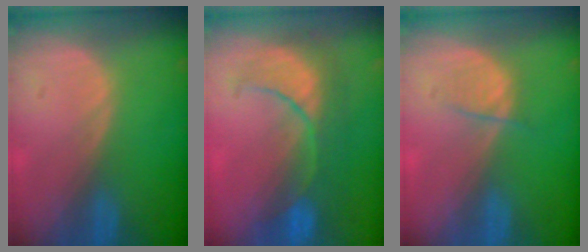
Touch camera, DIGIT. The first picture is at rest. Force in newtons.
{"total": 8.7, "press": 8.4, "slide": 2.1}
{"total": 2.1, "press": 2.1, "slide": 0.3}